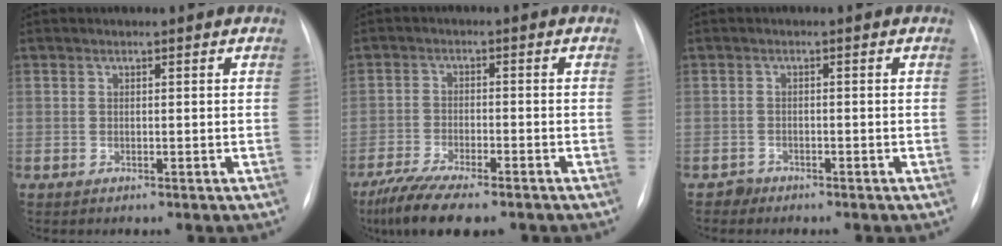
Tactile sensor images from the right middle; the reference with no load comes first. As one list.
[{"total": 10.4, "force": [-8.1, 2.2, 6.2], "torque": [-0.110, -0.023, -0.132]}, {"total": 1.3, "force": [-1.1, 0.6, -0.4], "torque": [0.008, 0.002, -0.022]}]